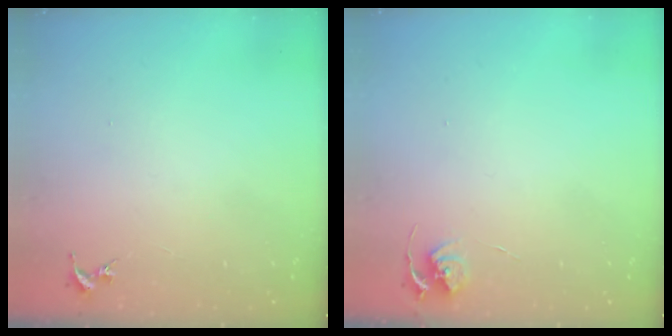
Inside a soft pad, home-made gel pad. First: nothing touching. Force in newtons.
{"total": 5.3, "press": 5.2, "slide": 0.6}